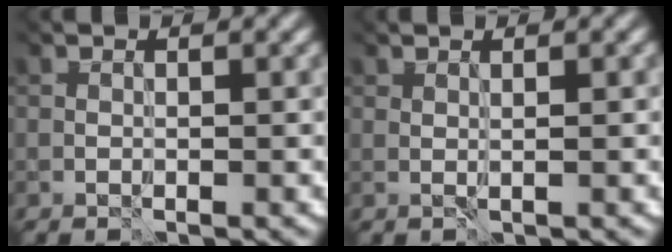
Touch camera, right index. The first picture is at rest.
{"total": 1.7, "force": [1.3, 0.6, 0.9], "torque": [-0.007, 0.016, 0.015]}